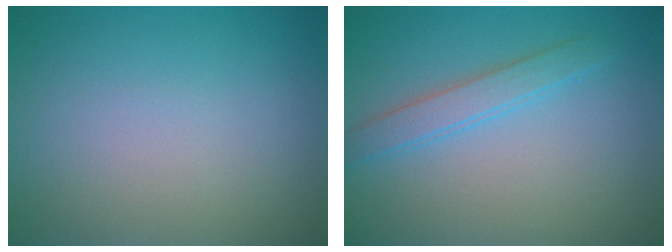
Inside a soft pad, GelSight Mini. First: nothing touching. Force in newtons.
{"total": 2.3, "press": 2.3, "slide": 0.0}